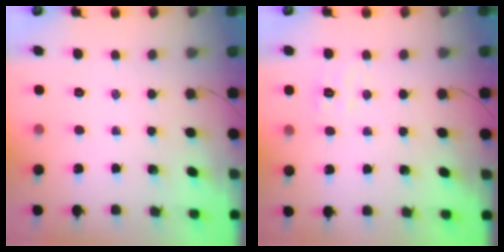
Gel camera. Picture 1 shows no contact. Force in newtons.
{"total": 4.6, "press": 4.5, "slide": 0.9}